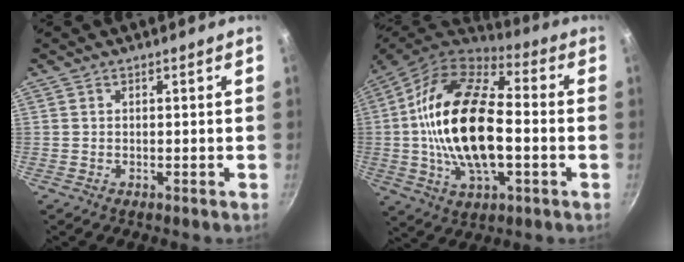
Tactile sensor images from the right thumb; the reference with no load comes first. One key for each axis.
{"total": 23.1, "fx": -1.2, "fy": 12.0, "fz": 19.7, "tx": -0.361, "ty": 0.029, "tz": -0.034}